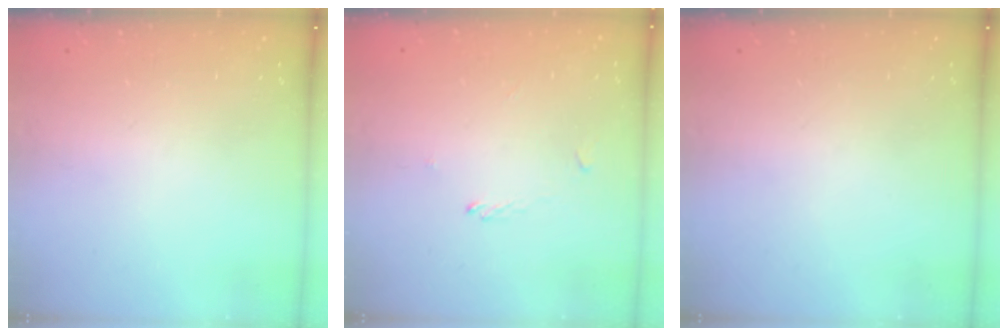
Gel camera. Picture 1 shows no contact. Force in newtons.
{"total": 1.2, "press": 1.2, "slide": 0.3}
{"total": 0.0}